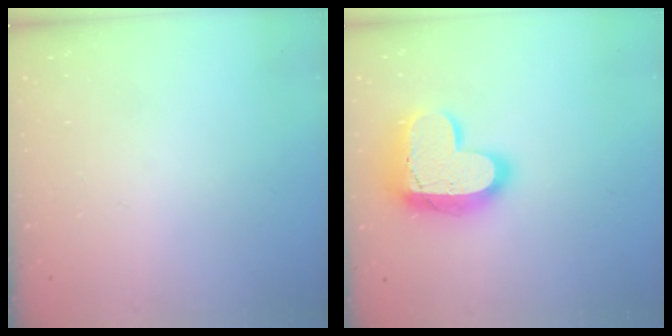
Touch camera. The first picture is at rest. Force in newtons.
{"total": 17.8, "press": 17.8, "slide": 1.5}